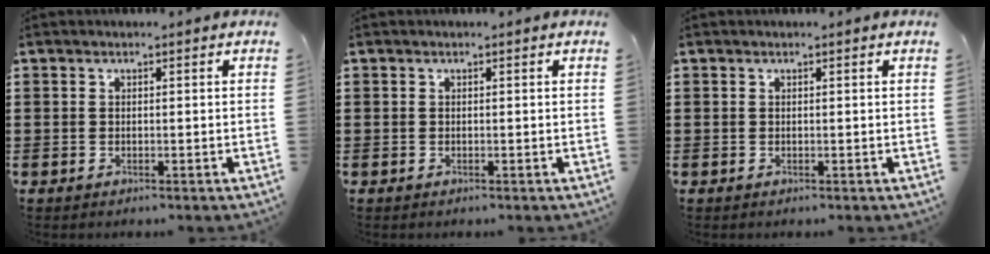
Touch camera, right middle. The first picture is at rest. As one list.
[{"total": 0.0}, {"total": 0.0}]